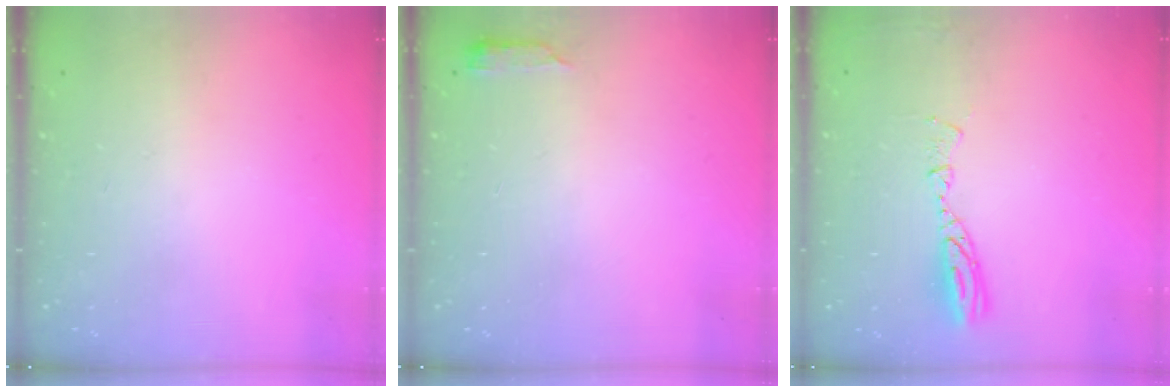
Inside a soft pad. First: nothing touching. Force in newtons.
{"total": 2.6, "press": 2.6, "slide": 0.5}
{"total": 8.0, "press": 8.0, "slide": 0.7}